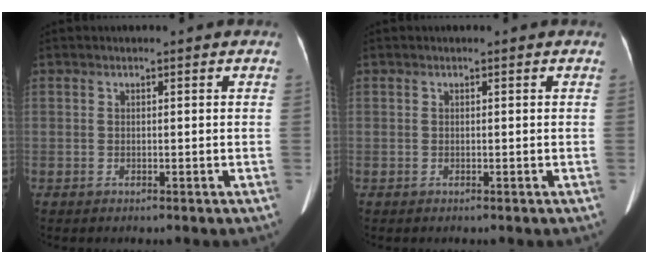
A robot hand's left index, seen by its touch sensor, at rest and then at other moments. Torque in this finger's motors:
{"motor_torque": [0.00, 0.01, 0.00, 0.00]}